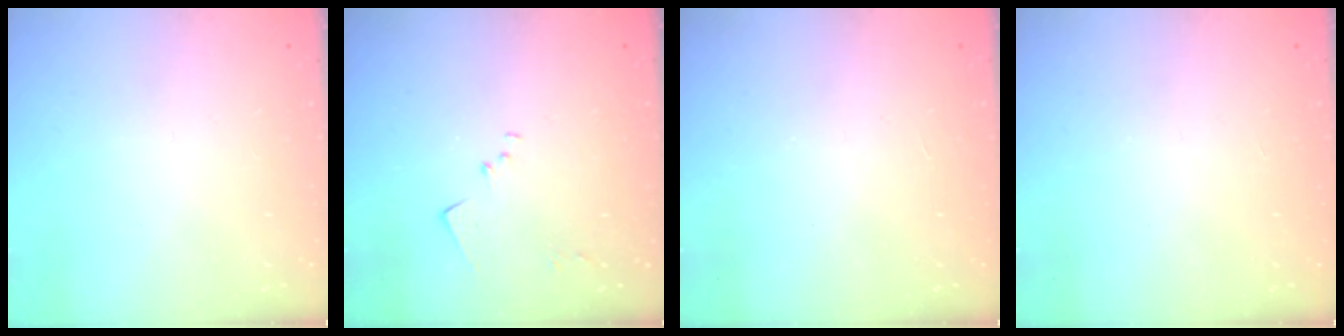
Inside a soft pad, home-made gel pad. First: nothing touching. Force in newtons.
{"total": 7.4, "press": 7.4, "slide": 0.8}
{"total": 1.2, "press": 1.1, "slide": 0.2}
{"total": 1.5, "press": 1.2, "slide": 0.9}